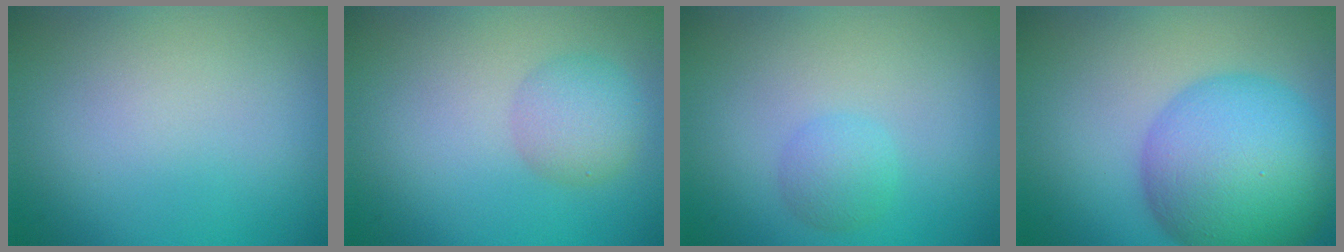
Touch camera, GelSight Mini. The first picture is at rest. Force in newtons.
{"total": 2.8, "press": 2.8, "slide": 0.1}
{"total": 1.9, "press": 1.9, "slide": 0.1}
{"total": 11.6, "press": 11.6, "slide": 0.4}